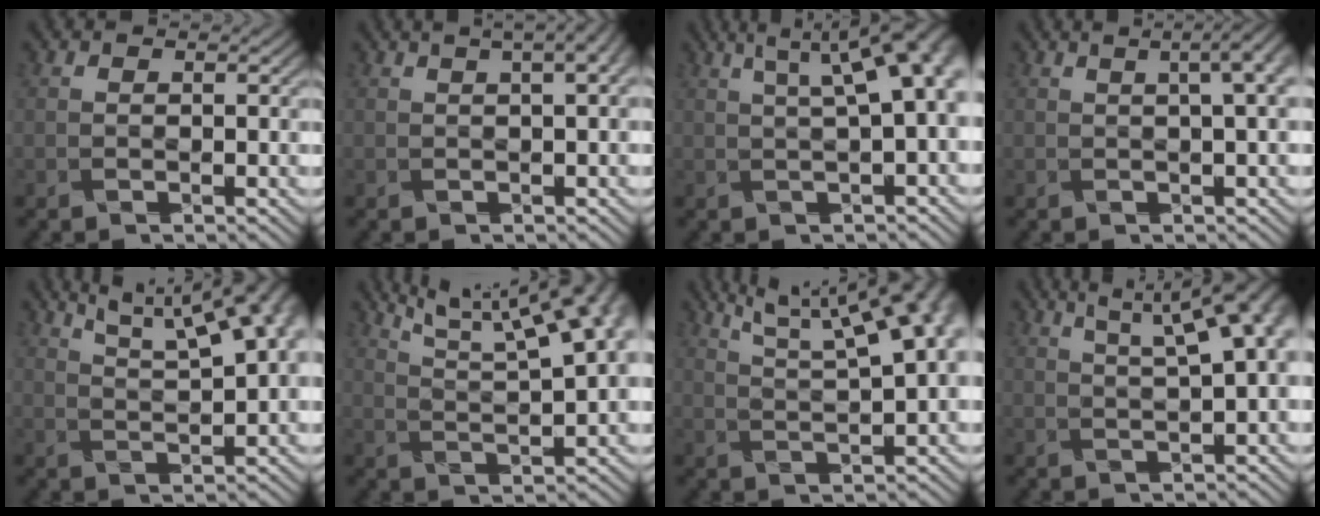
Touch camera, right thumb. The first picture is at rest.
{"total": 7.3, "force": [3.1, 3.1, 5.8], "torque": [-0.055, 0.041, 0.020]}
{"total": 11.0, "force": [3.3, 3.8, 9.8], "torque": [-0.111, 0.045, 0.031]}
{"total": 6.2, "force": [1.9, 2.2, 5.4], "torque": [-0.050, 0.030, 0.012]}
{"total": 12.7, "force": [6.5, 4.2, 10.0], "torque": [-0.147, 0.038, 0.088]}
{"total": 17.0, "force": [9.5, 5.1, 13.2], "torque": [-0.193, 0.047, 0.132]}
{"total": 17.6, "force": [8.4, 6.0, 14.3], "torque": [-0.188, 0.065, 0.118]}
{"total": 11.5, "force": [4.4, 3.7, 9.9], "torque": [-0.120, 0.047, 0.043]}